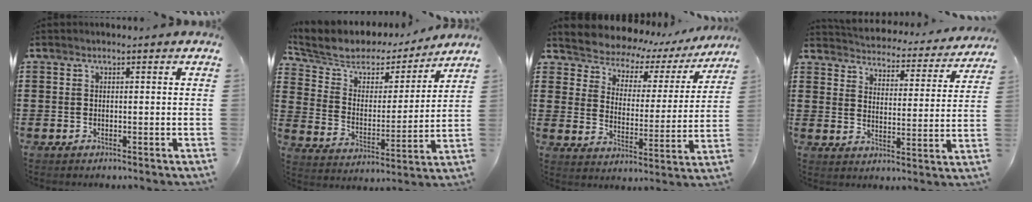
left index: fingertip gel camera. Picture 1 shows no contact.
{"total": 6.0, "force": [5.2, 2.7, 1.4], "torque": [-0.062, -0.033, 0.086]}
{"total": 3.8, "force": [3.5, 1.6, 0.2], "torque": [-0.033, -0.034, 0.051]}
{"total": 3.6, "force": [3.6, 0.0, 0.0], "torque": [-0.024, -0.035, 0.055]}